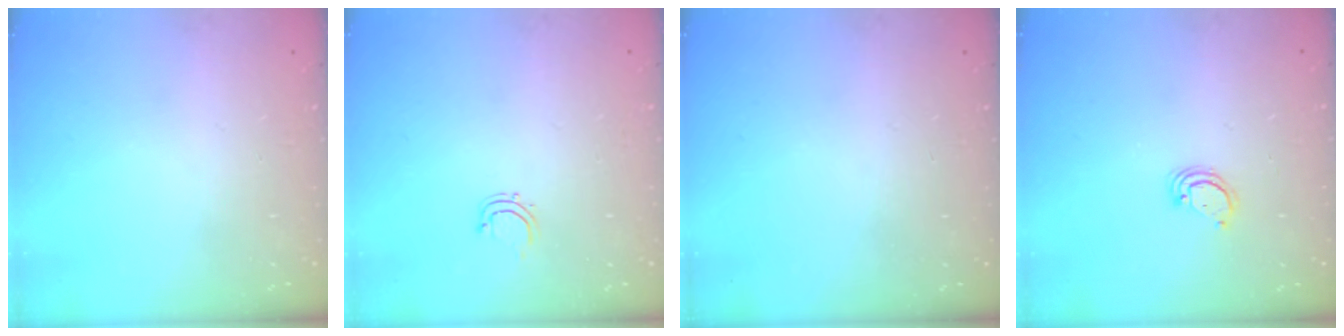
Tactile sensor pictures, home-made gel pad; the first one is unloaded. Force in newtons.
{"total": 2.8, "press": 2.8, "slide": 0.5}
{"total": 0.0}
{"total": 2.9, "press": 2.8, "slide": 0.2}